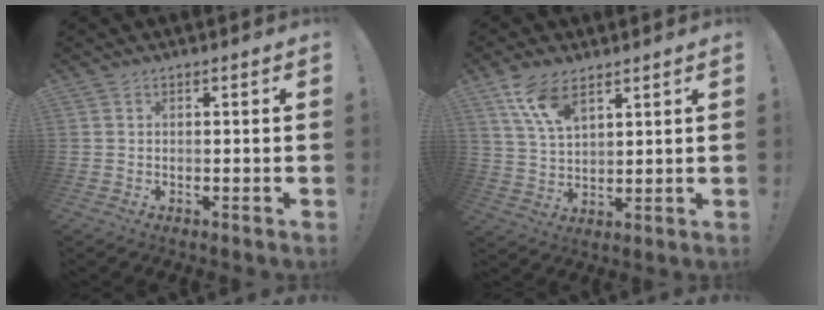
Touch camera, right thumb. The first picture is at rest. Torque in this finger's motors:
{"motor_torque": [0.20, 0.15, 0.70, 0.88, 0.02]}